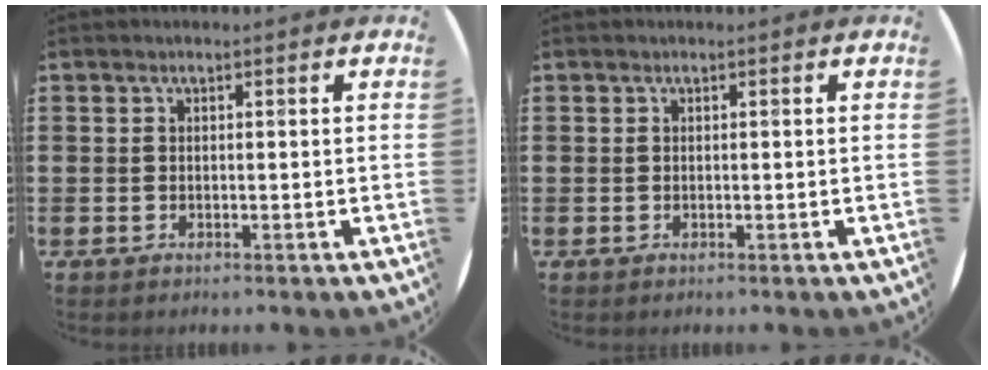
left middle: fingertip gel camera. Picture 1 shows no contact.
{"total": 0.0}